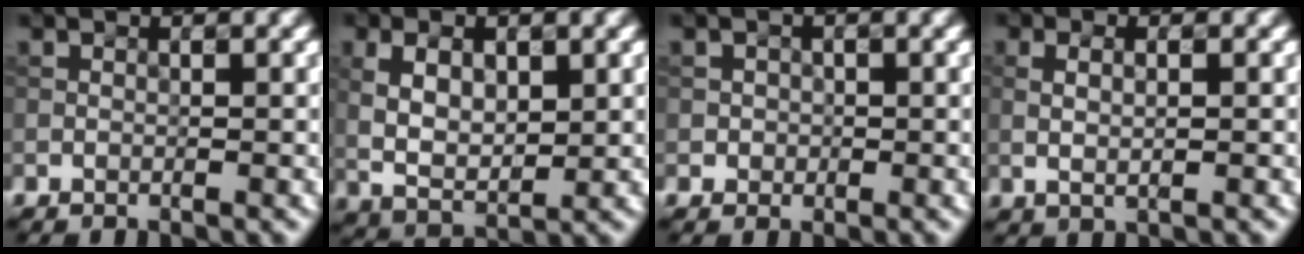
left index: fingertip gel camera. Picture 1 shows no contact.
{"total": 4.9, "force": [0.9, 2.6, 4.1], "torque": [-0.082, -0.001, 0.023]}
{"total": 1.1, "force": [0.1, 1.1, 0.1], "torque": [0.013, -0.001, -0.004]}
{"total": 1.8, "force": [0.2, 0.6, 1.7], "torque": [-0.037, 0.000, 0.004]}